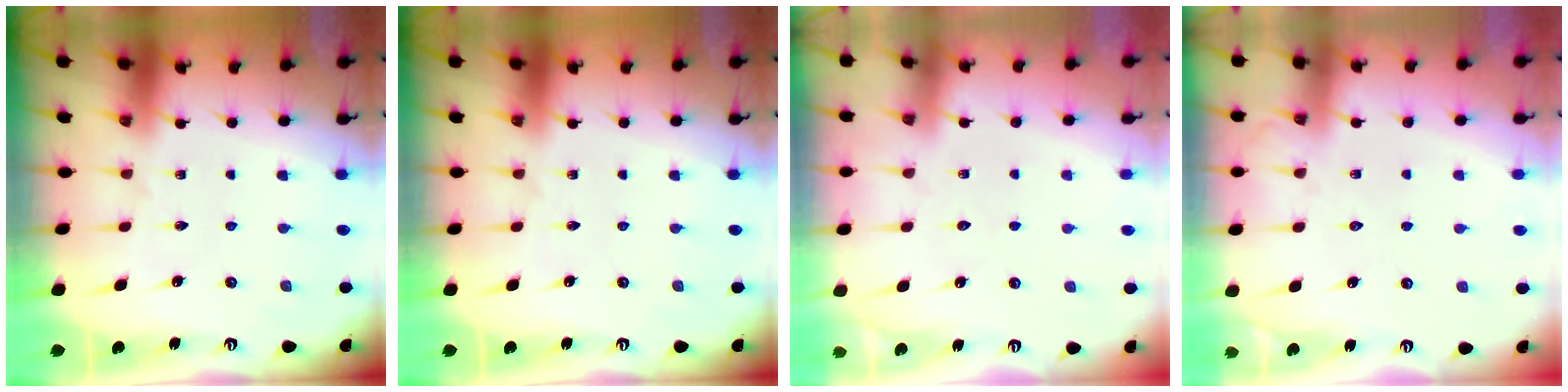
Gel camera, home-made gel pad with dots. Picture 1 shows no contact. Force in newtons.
{"total": 0.0}
{"total": 2.9, "press": 2.9, "slide": 0.3}
{"total": 4.4, "press": 4.4, "slide": 0.5}